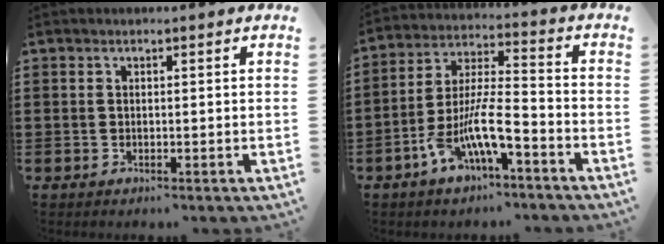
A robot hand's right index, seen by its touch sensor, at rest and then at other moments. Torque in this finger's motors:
{"motor_torque": [1.47, -0.67, 1.01, 0.21]}